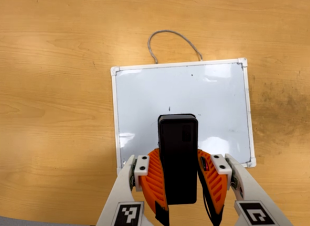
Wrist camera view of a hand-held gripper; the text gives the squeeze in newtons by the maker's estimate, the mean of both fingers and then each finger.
{"total": 6.9, "left": 6.3, "right": 7.5}